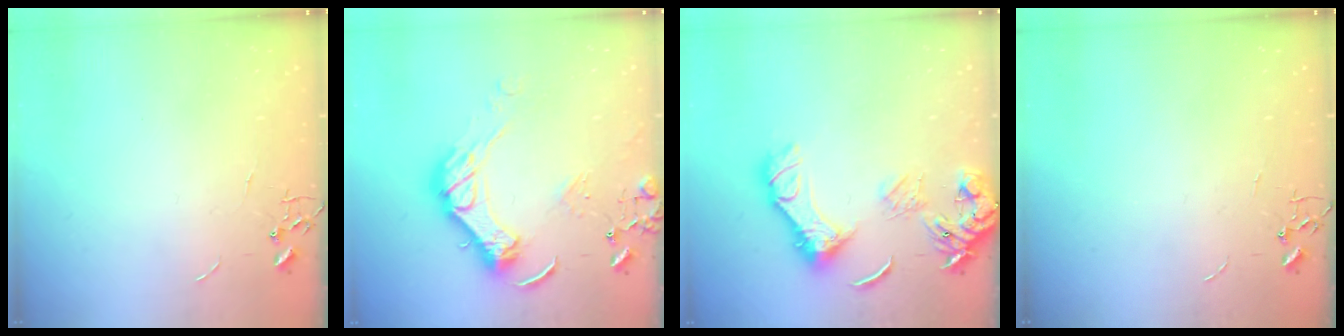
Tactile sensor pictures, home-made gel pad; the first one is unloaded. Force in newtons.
{"total": 15.0, "press": 14.9, "slide": 1.4}
{"total": 14.9, "press": 14.8, "slide": 1.8}
{"total": 0.0}